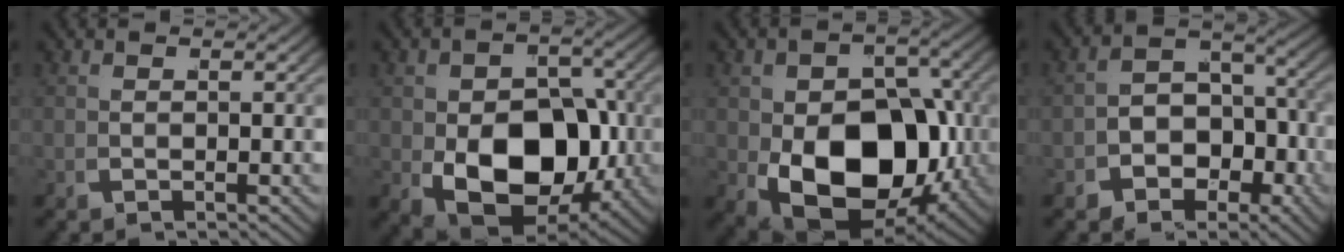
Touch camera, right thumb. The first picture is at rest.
{"total": 12.7, "force": [-1.2, 8.6, 9.4], "torque": [-0.182, -0.059, 0.014]}
{"total": 15.8, "force": [-1.8, 10.6, 11.6], "torque": [-0.223, -0.073, 0.011]}
{"total": 7.2, "force": [-2.1, 6.0, 3.5], "torque": [-0.063, -0.018, -0.033]}